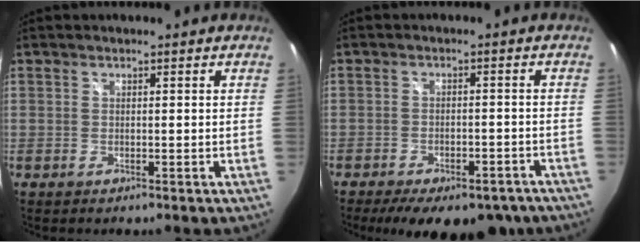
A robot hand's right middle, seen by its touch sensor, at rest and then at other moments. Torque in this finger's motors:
{"motor_torque": [1.07, -1.07, 0.23, 0.08]}